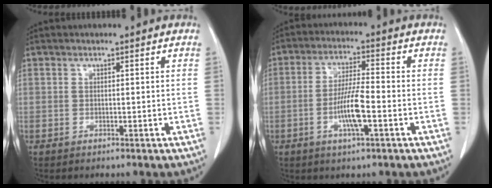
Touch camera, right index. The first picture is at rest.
{"total": 7.3, "force": [-2.2, 0.8, 6.9], "torque": [-0.134, -0.001, -0.043]}